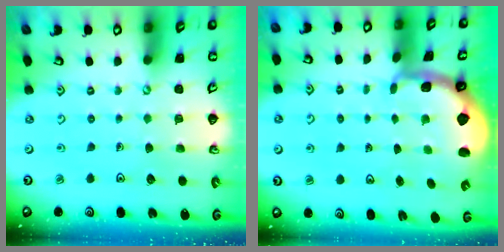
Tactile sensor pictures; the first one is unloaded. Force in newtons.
{"total": 1.0, "press": 0.9, "slide": 0.4}